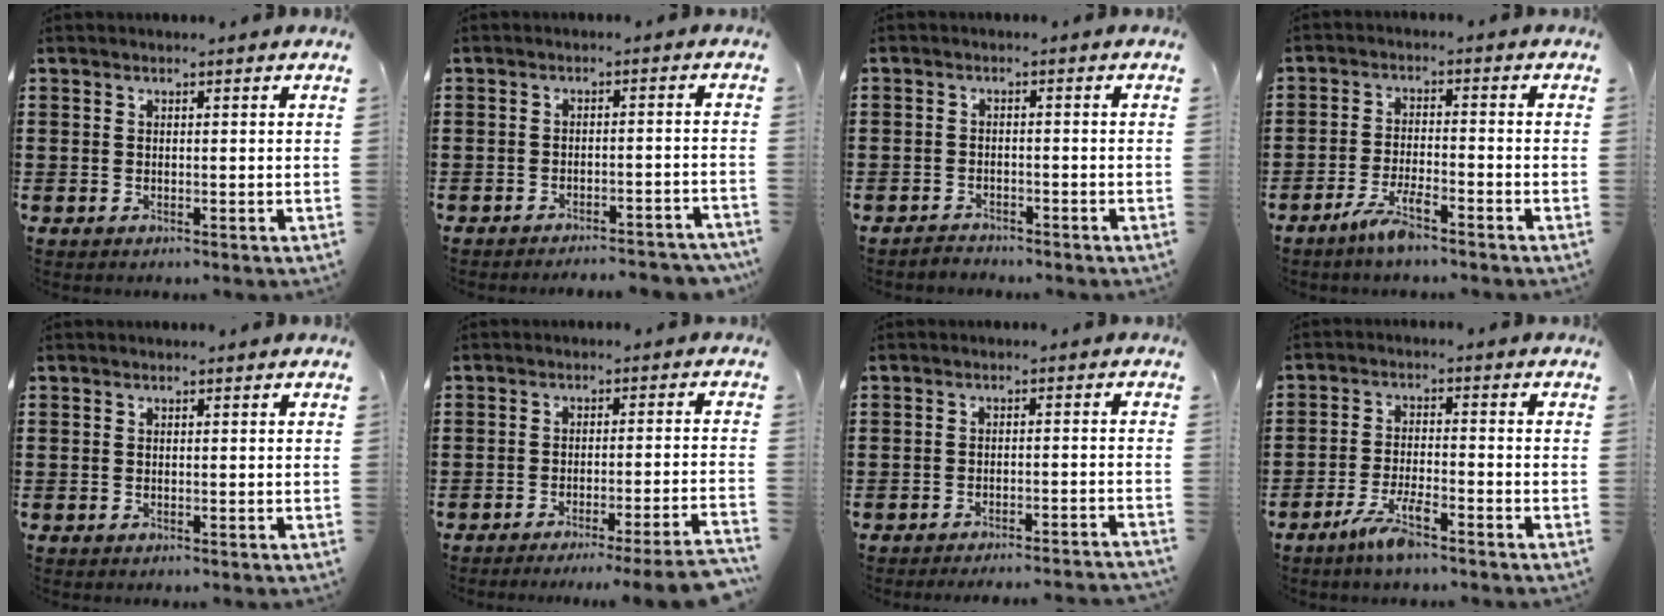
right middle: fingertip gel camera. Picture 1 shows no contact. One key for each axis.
{"total": 3.0, "fx": -3.0, "fy": -0.1, "fz": 0.6, "tx": -0.012, "ty": 0.000, "tz": -0.062}
{"total": 1.9, "fx": -1.9, "fy": 0.4, "fz": -0.3, "tx": -0.001, "ty": 0.002, "tz": -0.043}
{"total": 4.4, "fx": -3.3, "fy": 0.7, "fz": 2.9, "tx": -0.061, "ty": 0.001, "tz": -0.062}
{"total": 0.0}
{"total": 4.5, "fx": -3.8, "fy": -0.8, "fz": 2.3, "tx": -0.037, "ty": -0.017, "tz": -0.073}
{"total": 2.5, "fx": -2.4, "fy": -0.4, "fz": 0.5, "tx": -0.011, "ty": 0.000, "tz": -0.050}
{"total": 5.1, "fx": -3.6, "fy": 0.9, "fz": 3.5, "tx": -0.076, "ty": -0.003, "tz": -0.069}